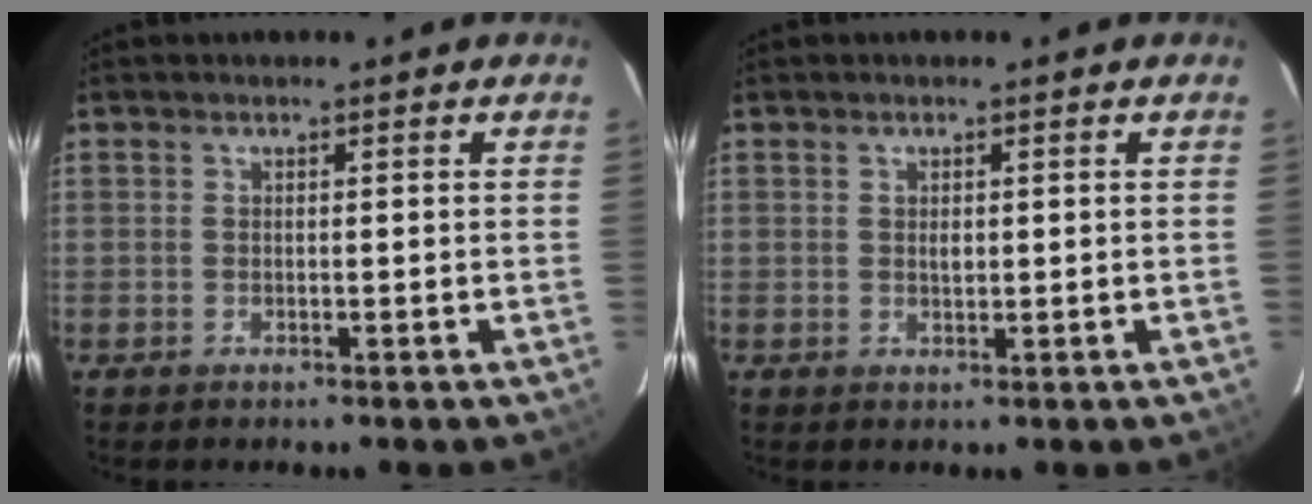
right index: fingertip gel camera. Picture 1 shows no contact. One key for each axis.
{"total": 1.4, "fx": 0.3, "fy": 0.9, "fz": 1.0, "tx": -0.018, "ty": 0.002, "tz": 0.005}